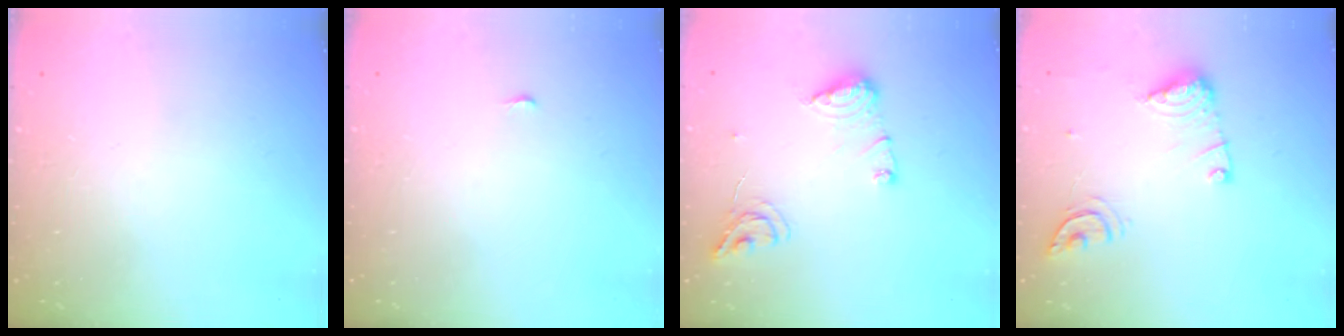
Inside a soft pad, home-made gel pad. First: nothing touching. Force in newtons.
{"total": 6.7, "press": 2.3, "slide": 6.3}
{"total": 10.7, "press": 10.7, "slide": 1.0}
{"total": 10.7, "press": 10.6, "slide": 0.8}